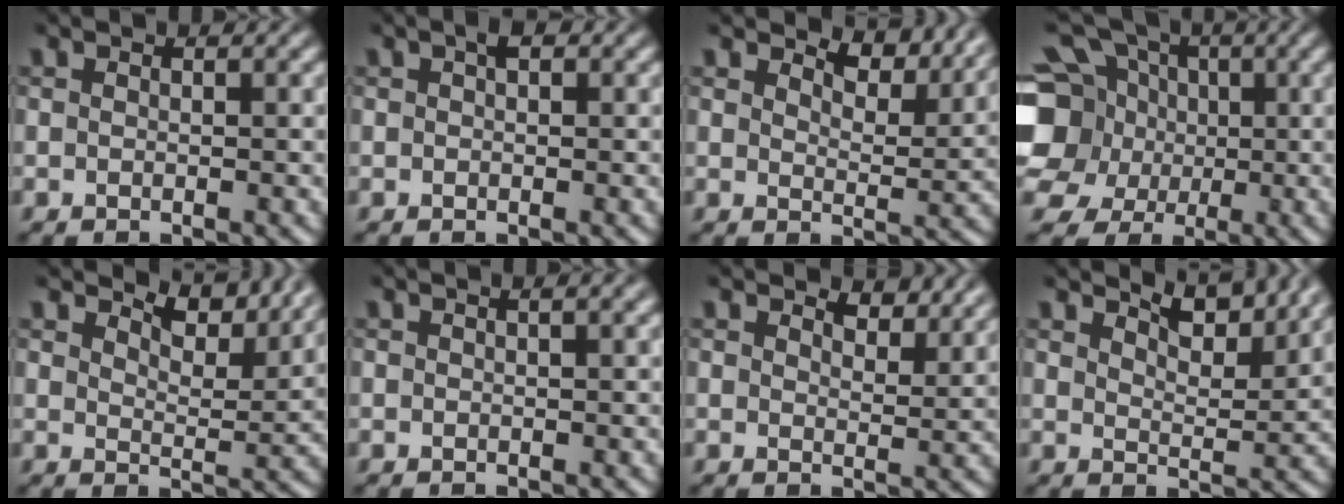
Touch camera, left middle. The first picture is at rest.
{"total": 0.9, "force": [0.4, 0.4, 0.7], "torque": [-0.010, 0.002, 0.004]}
{"total": 5.5, "force": [4.9, 1.3, 2.0], "torque": [-0.042, -0.002, 0.067]}
{"total": 11.2, "force": [1.0, 9.8, 5.3], "torque": [-0.139, 0.020, -0.013]}
{"total": 6.1, "force": [5.7, 1.0, 2.1], "torque": [-0.046, 0.001, 0.079]}
{"total": 0.7, "force": [0.3, -0.1, 0.6], "torque": [-0.008, 0.005, 0.005]}
{"total": 3.4, "force": [3.1, 0.8, 1.2], "torque": [-0.028, -0.006, 0.039]}
{"total": 4.5, "force": [4.1, 0.7, 1.8], "torque": [-0.037, -0.006, 0.055]}